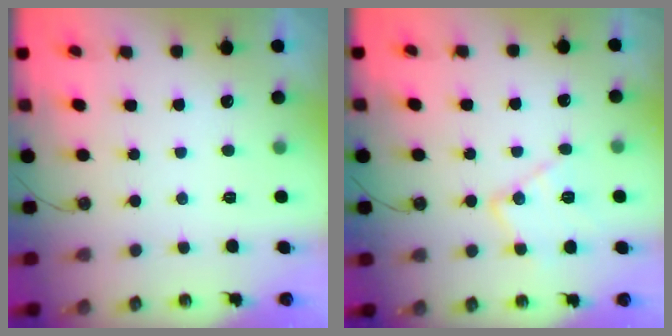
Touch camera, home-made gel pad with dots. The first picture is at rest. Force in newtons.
{"total": 12.6, "press": 12.6, "slide": 0.7}